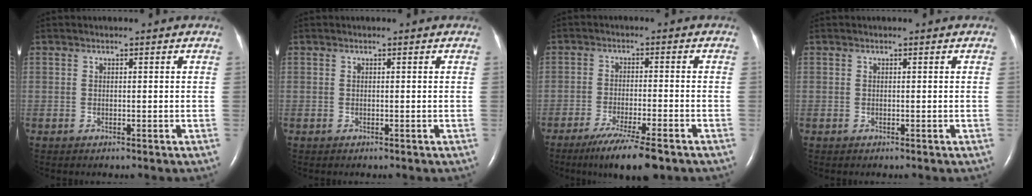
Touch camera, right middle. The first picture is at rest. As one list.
[{"total": 0.0}, {"total": 9.3, "force": [-6.7, 0.6, 6.4], "torque": [-0.106, -0.023, -0.107]}, {"total": 0.0}]